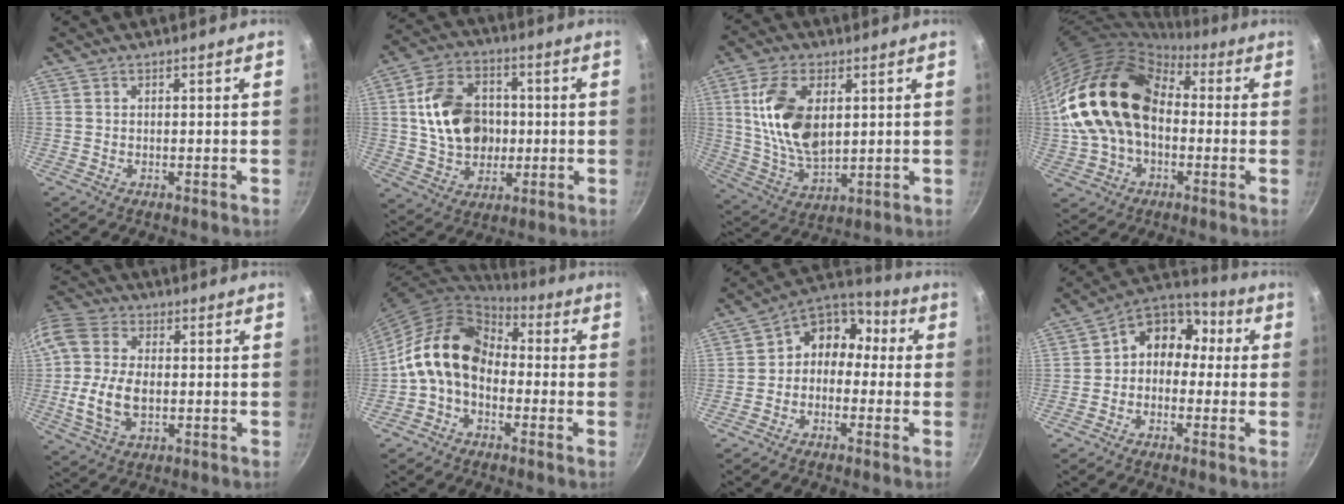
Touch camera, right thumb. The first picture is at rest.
{"total": 15.7, "force": [1.1, 12.0, 10.1], "torque": [-0.147, 0.017, 0.021]}
{"total": 15.0, "force": [3.3, 8.4, 12.0], "torque": [-0.214, -0.017, 0.072]}
{"total": 22.0, "force": [0.6, 15.5, 15.5], "torque": [-0.285, 0.050, 0.003]}
{"total": 13.3, "force": [-0.7, 8.5, 10.2], "torque": [-0.208, 0.016, -0.022]}
{"total": 13.9, "force": [-1.3, 10.0, 9.5], "torque": [-0.146, 0.043, -0.045]}
{"total": 9.4, "force": [-0.7, 7.7, 5.2], "torque": [-0.047, 0.049, -0.036]}
{"total": 10.3, "force": [0.1, 8.5, 5.9], "torque": [-0.049, 0.044, -0.024]}